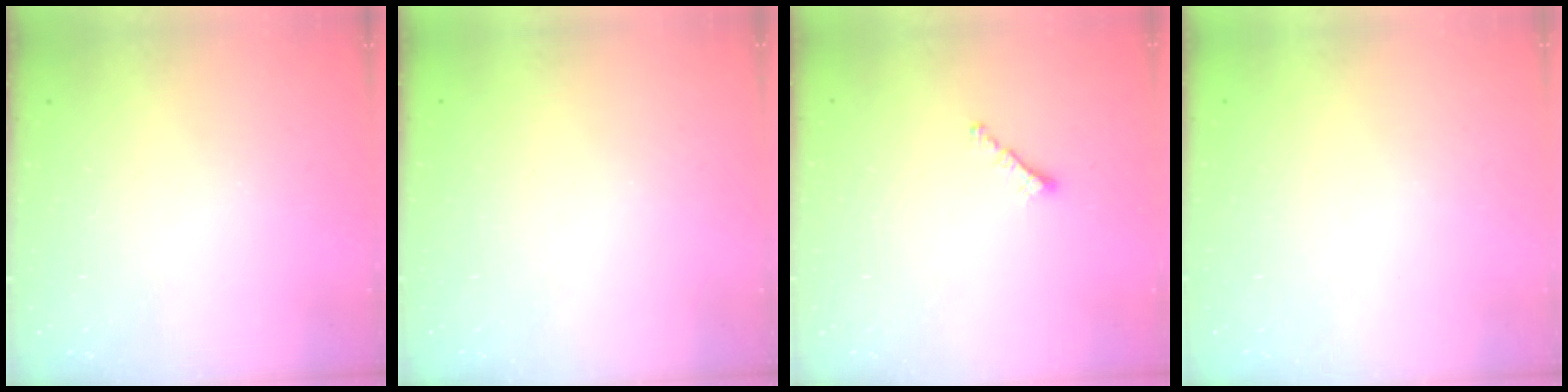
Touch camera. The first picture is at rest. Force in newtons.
{"total": 1.3, "press": 1.3, "slide": 0.2}
{"total": 1.6, "press": 1.5, "slide": 0.5}
{"total": 0.8, "press": 0.7, "slide": 0.3}